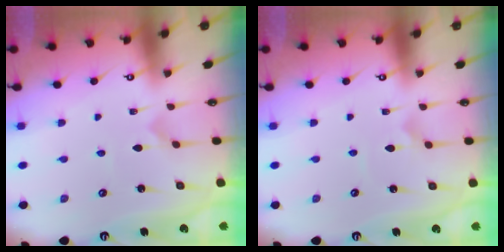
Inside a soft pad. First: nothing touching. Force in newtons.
{"total": 2.3, "press": 2.3, "slide": 0.0}